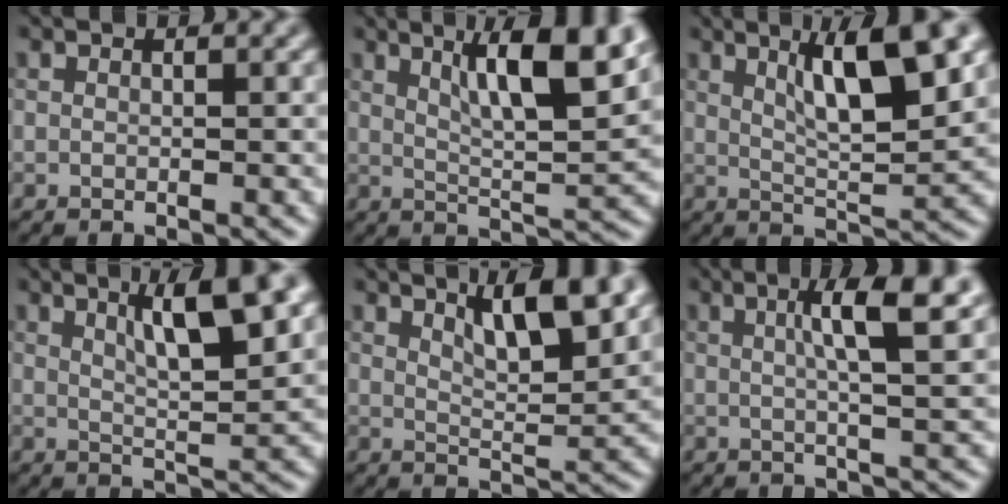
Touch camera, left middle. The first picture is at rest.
{"total": 8.2, "force": [3.8, 1.7, 7.0], "torque": [-0.102, 0.004, 0.065]}
{"total": 8.0, "force": [3.2, 2.0, 7.0], "torque": [-0.108, 0.005, 0.056]}
{"total": 7.0, "force": [3.2, 1.6, 6.0], "torque": [-0.084, 0.008, 0.049]}
{"total": 5.8, "force": [3.3, 1.4, 4.5], "torque": [-0.071, 0.001, 0.056]}
{"total": 6.1, "force": [1.9, 1.2, 5.7], "torque": [-0.076, 0.010, 0.026]}